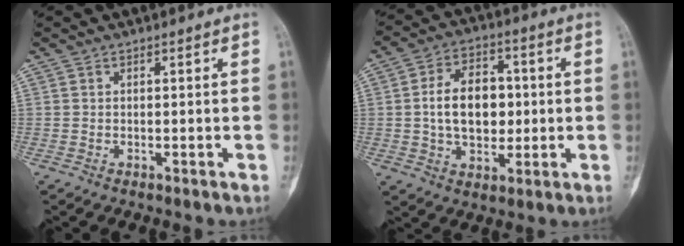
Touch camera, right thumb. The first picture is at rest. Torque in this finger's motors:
{"motor_torque": [1.23, 1.43, 0.83, -0.69, 0.36]}